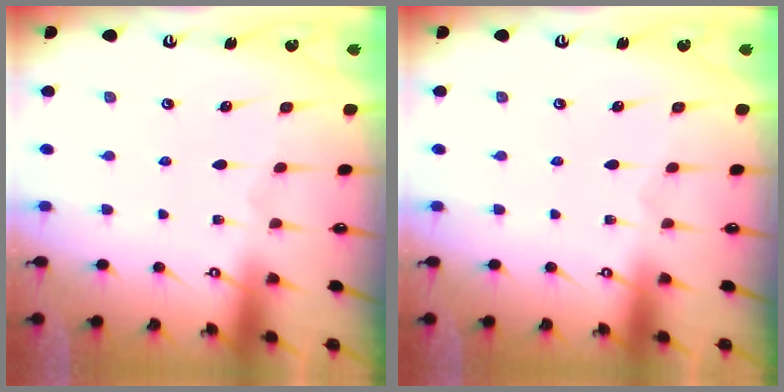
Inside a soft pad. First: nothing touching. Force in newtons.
{"total": 0.0}